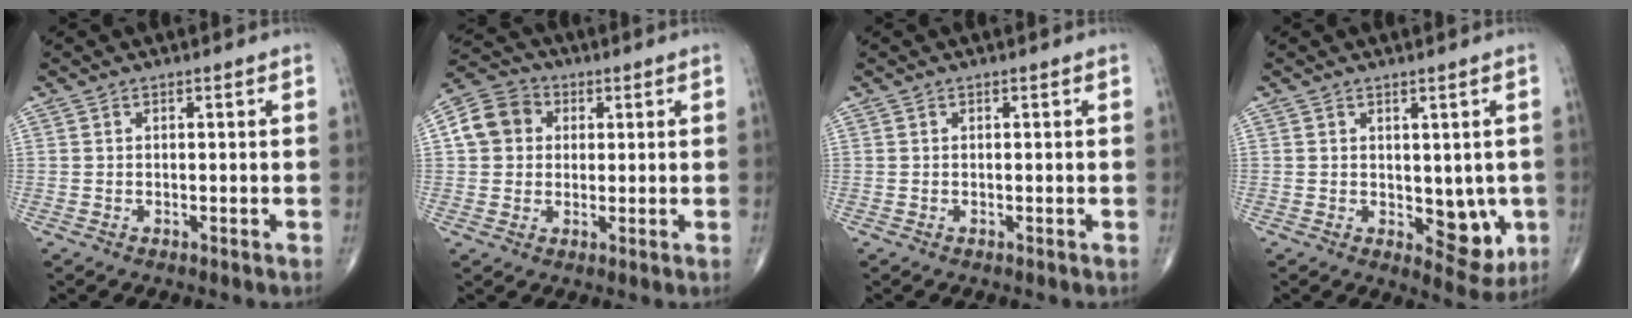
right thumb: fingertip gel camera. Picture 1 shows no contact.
{"total": 8.5, "force": [1.7, 7.4, 4.0], "torque": [-0.059, 0.013, 0.018]}
{"total": 0.0}
{"total": 7.2, "force": [-0.8, 4.3, 5.7], "torque": [-0.034, -0.013, 0.002]}